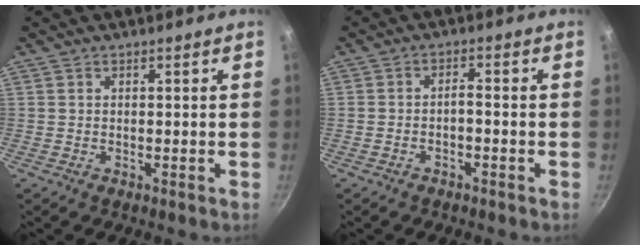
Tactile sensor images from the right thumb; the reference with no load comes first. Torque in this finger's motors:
{"motor_torque": [-0.15, 0.08, -0.40, -0.07, 0.00]}